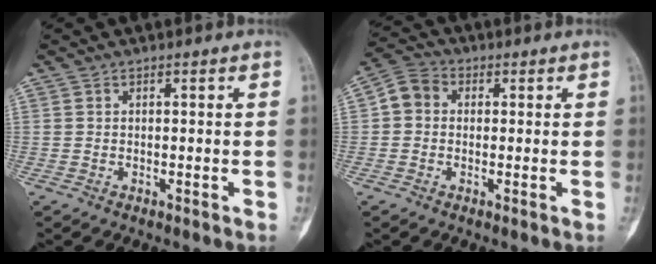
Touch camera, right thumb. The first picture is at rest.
{"total": 5.0, "force": [0.3, 4.2, 2.6], "torque": [-0.034, 0.018, -0.007]}